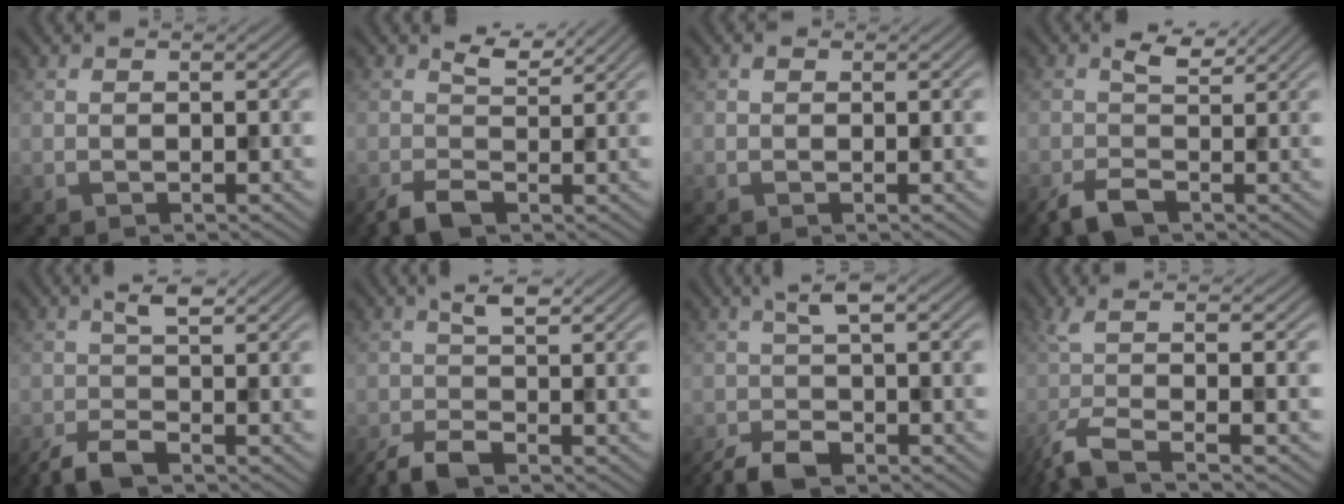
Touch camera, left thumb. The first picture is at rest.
{"total": 3.2, "force": [0.0, 1.7, 2.7], "torque": [-0.063, -0.006, 0.002]}
{"total": 0.5, "force": [0.1, 0.4, 0.2], "torque": [-0.001, -0.002, 0.000]}
{"total": 4.1, "force": [-1.0, 2.1, 3.3], "torque": [-0.071, -0.002, -0.023]}
{"total": 3.6, "force": [-1.7, 0.9, 3.0], "torque": [-0.064, 0.002, -0.039]}
{"total": 3.5, "force": [-1.5, 1.0, 3.0], "torque": [-0.062, 0.001, -0.035]}
{"total": 4.5, "force": [-2.1, 1.5, 3.6], "torque": [-0.075, -0.002, -0.049]}
{"total": 6.6, "force": [-2.8, 1.5, 5.8], "torque": [-0.105, -0.009, -0.071]}